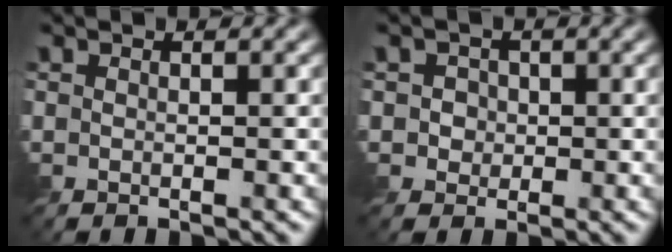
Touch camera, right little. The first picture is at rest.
{"total": 2.4, "force": [0.4, 2.2, 0.8], "torque": [-0.013, 0.005, 0.006]}